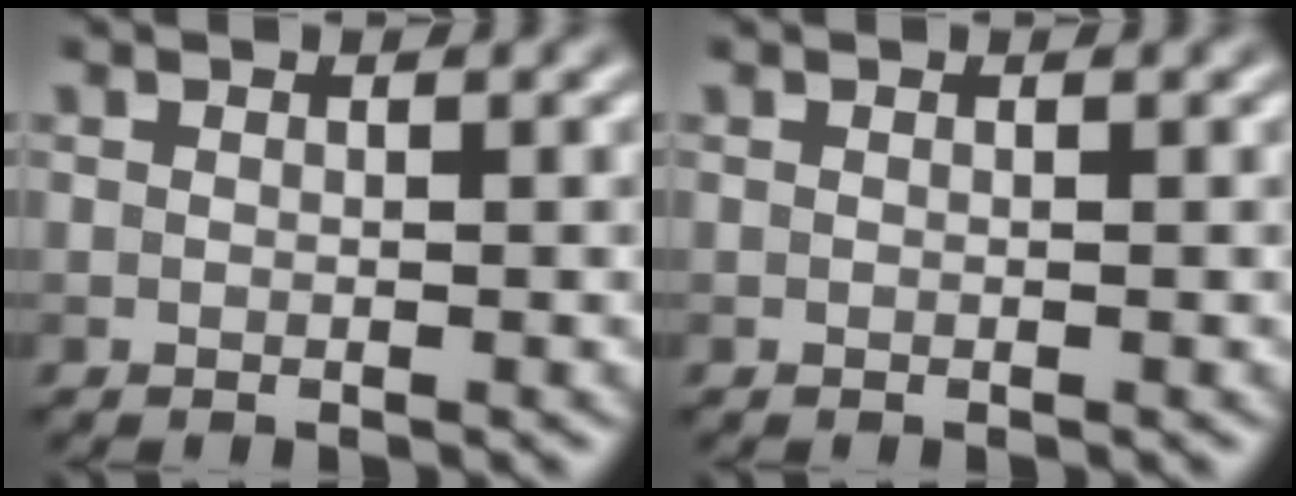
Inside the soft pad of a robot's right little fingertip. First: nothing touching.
{"total": 0.0}